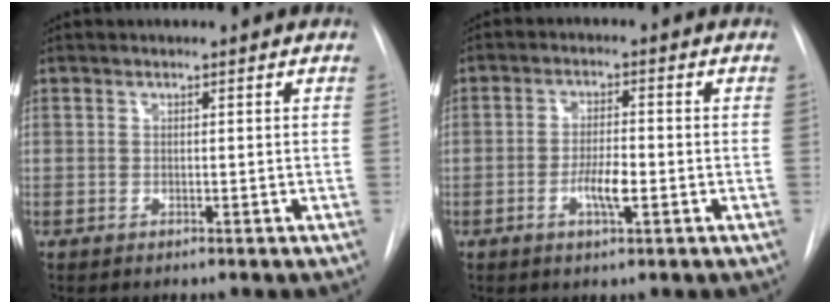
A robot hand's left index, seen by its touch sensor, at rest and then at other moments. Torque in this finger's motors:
{"motor_torque": [0.38, 0.46, 0.08, 0.04]}